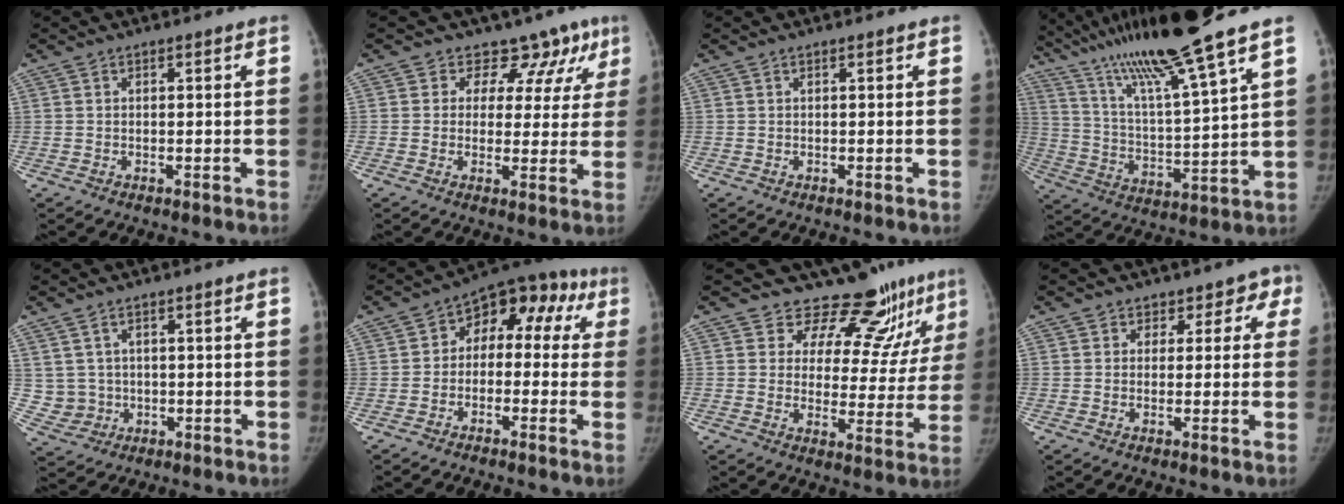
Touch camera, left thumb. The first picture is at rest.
{"total": 9.7, "force": [6.6, 6.6, 2.4], "torque": [0.018, -0.023, 0.060]}
{"total": 0.0}
{"total": 20.0, "force": [15.0, -0.3, 13.2], "torque": [-0.221, -0.058, 0.272]}
{"total": 4.5, "force": [0.5, 4.4, 1.1], "torque": [-0.003, -0.001, 0.018]}
{"total": 11.7, "force": [1.1, 8.3, 8.2], "torque": [-0.049, 0.052, -0.004]}
{"total": 12.5, "force": [11.0, 4.7, 3.6], "torque": [-0.004, -0.090, 0.146]}
{"total": 4.4, "force": [1.9, 3.9, 0.5], "torque": [0.043, 0.000, 0.005]}